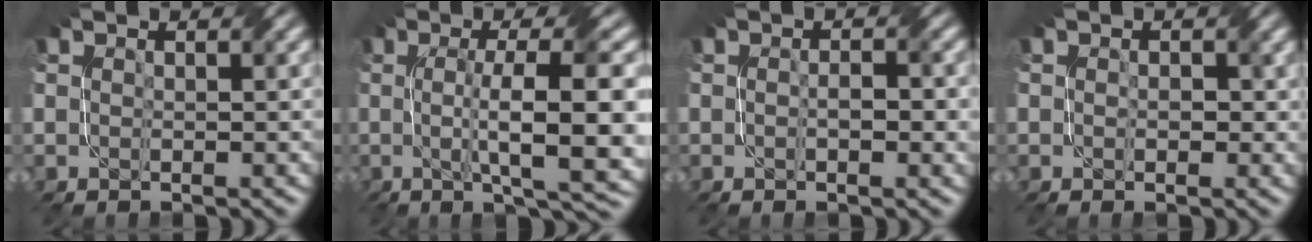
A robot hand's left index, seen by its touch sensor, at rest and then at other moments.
{"total": 10.7, "force": [-0.4, 2.4, 10.4], "torque": [-0.143, 0.002, -0.005]}
{"total": 2.4, "force": [-0.2, 0.9, 2.2], "torque": [-0.035, -0.001, -0.002]}
{"total": 1.6, "force": [0.0, 1.1, 1.3], "torque": [-0.014, -0.002, 0.001]}